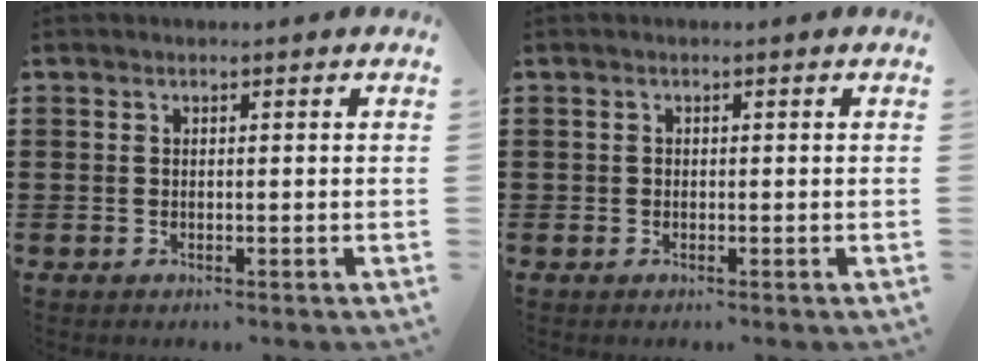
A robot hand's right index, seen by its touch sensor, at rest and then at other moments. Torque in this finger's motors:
{"motor_torque": [0.00, 0.05, -0.02, 0.01]}